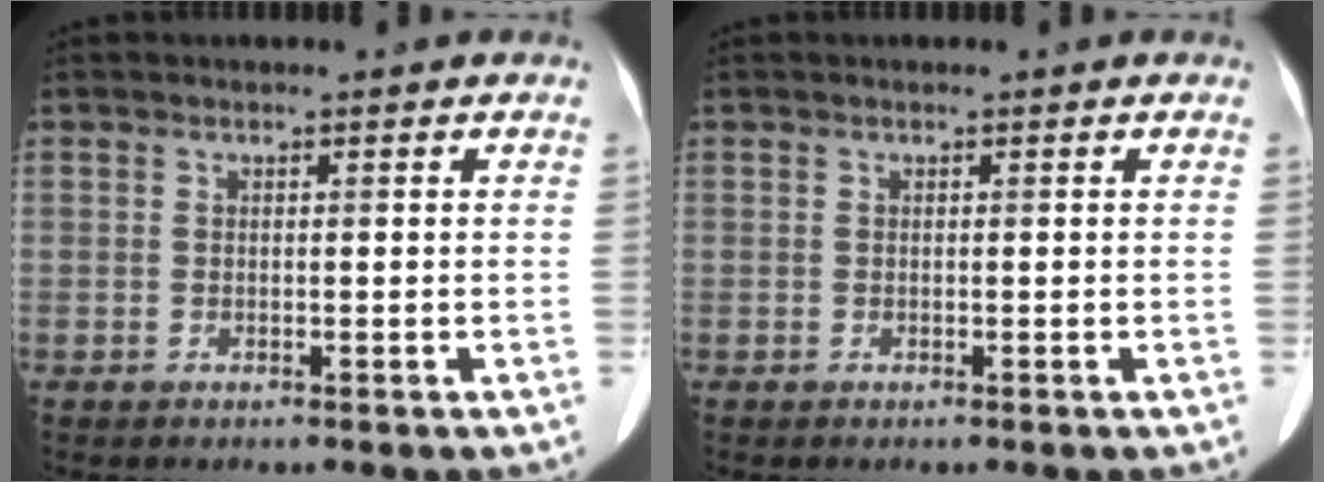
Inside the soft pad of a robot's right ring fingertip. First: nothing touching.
{"total": 0.0}